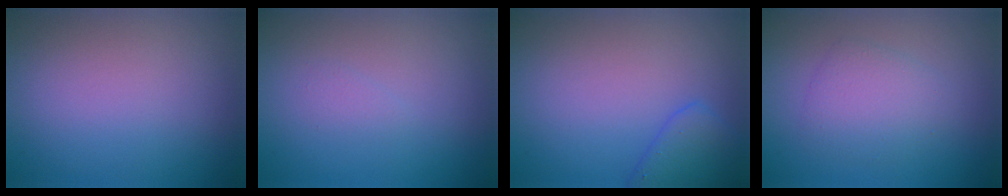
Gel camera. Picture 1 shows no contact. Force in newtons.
{"total": 0.6, "press": 0.6, "slide": 0.1}
{"total": 2.7, "press": 2.7, "slide": 0.2}
{"total": 2.9, "press": 2.9, "slide": 0.1}